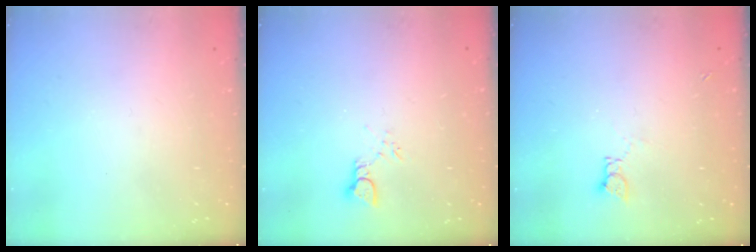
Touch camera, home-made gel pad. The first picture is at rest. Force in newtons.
{"total": 2.2, "press": 2.2, "slide": 0.1}
{"total": 1.8, "press": 1.7, "slide": 0.3}